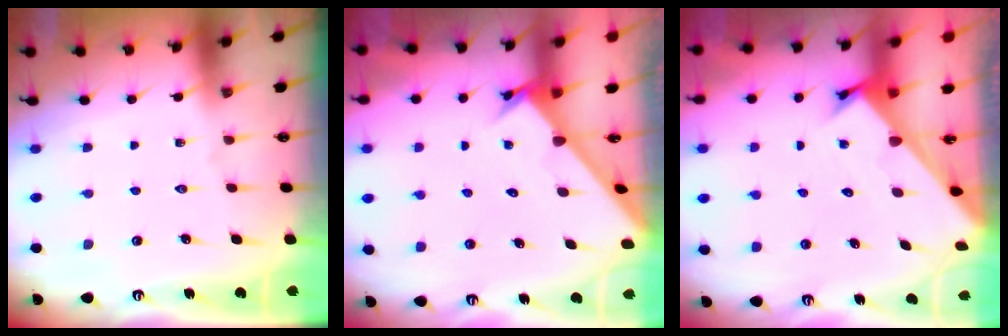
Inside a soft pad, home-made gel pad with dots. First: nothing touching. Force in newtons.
{"total": 2.7, "press": 2.6, "slide": 0.2}
{"total": 2.3, "press": 2.3, "slide": 0.2}